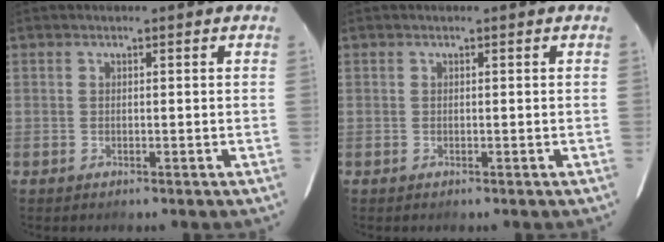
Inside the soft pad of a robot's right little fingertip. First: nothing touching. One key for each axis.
{"total": 0.0}